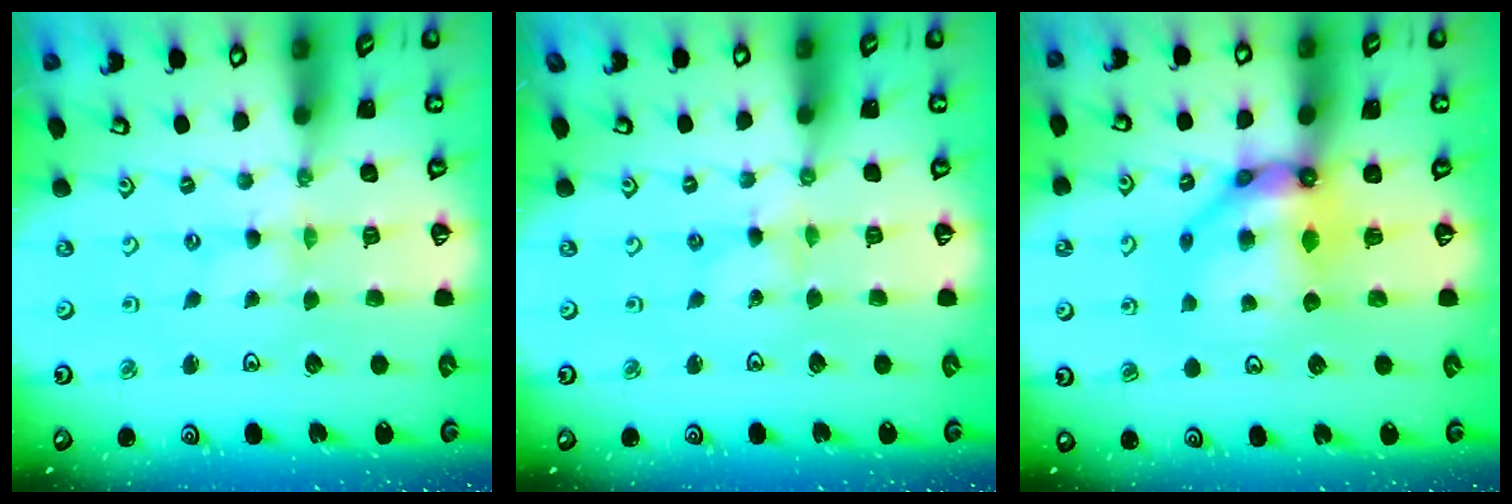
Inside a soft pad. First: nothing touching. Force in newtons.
{"total": 1.4, "press": 1.4, "slide": 0.2}
{"total": 11.1, "press": 11.0, "slide": 1.4}